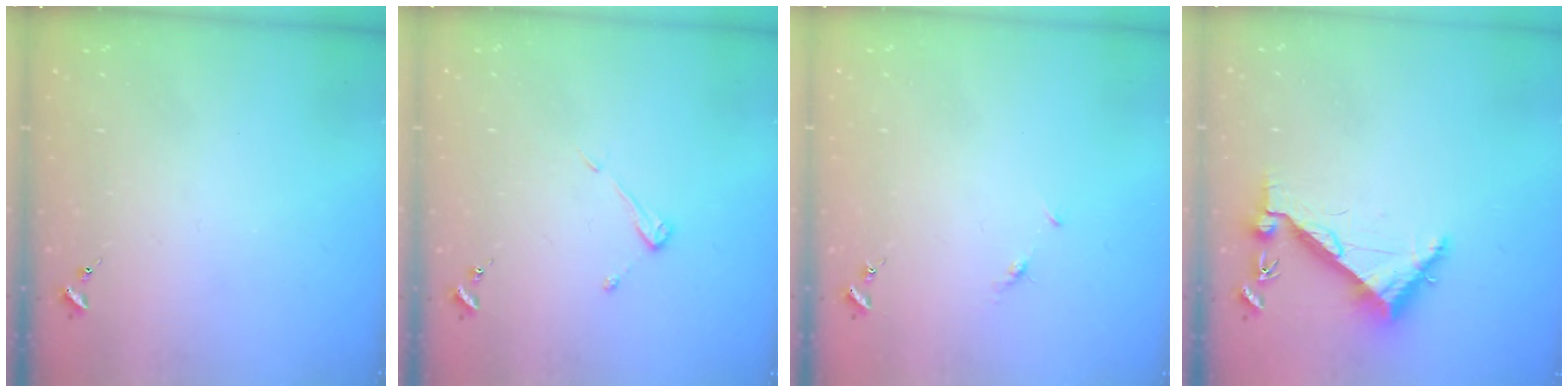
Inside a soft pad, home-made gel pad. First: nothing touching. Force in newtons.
{"total": 3.9, "press": 3.9, "slide": 0.4}
{"total": 3.9, "press": 3.8, "slide": 0.5}
{"total": 6.3, "press": 6.2, "slide": 0.7}